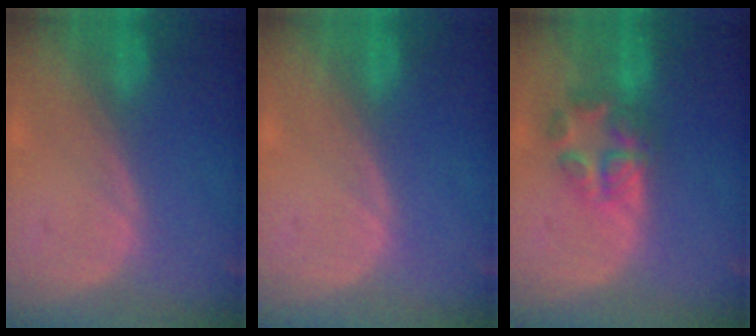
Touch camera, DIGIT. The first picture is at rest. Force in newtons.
{"total": 0.0}
{"total": 5.8, "press": 5.8, "slide": 0.8}